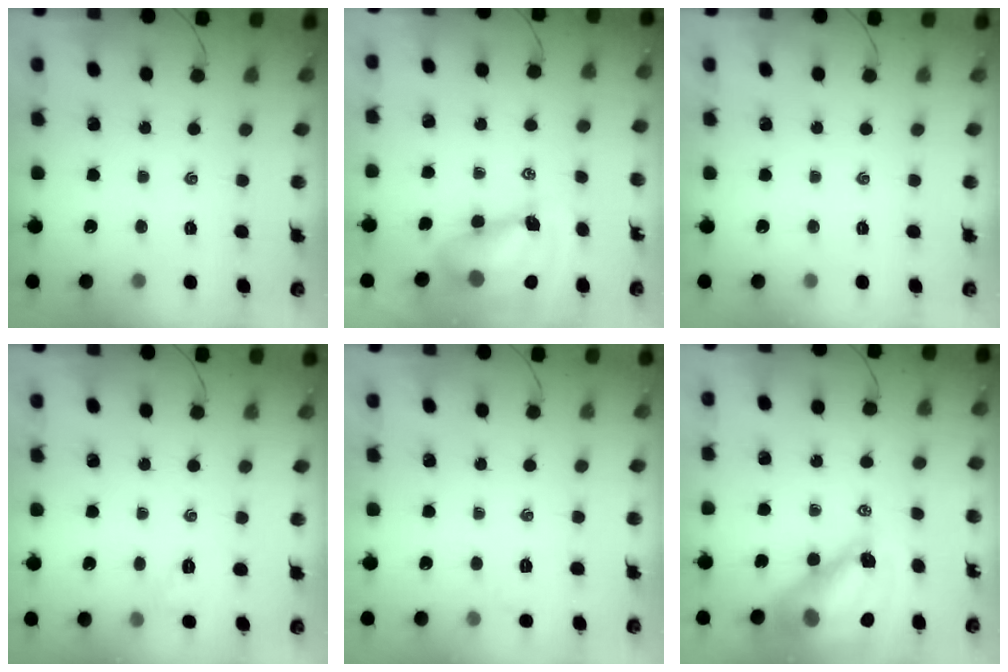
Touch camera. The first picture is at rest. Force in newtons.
{"total": 10.2, "press": 9.9, "slide": 2.5}
{"total": 0.0}
{"total": 2.6, "press": 2.6, "slide": 0.6}
{"total": 3.8, "press": 3.7, "slide": 1.1}
{"total": 15.6, "press": 15.0, "slide": 4.3}